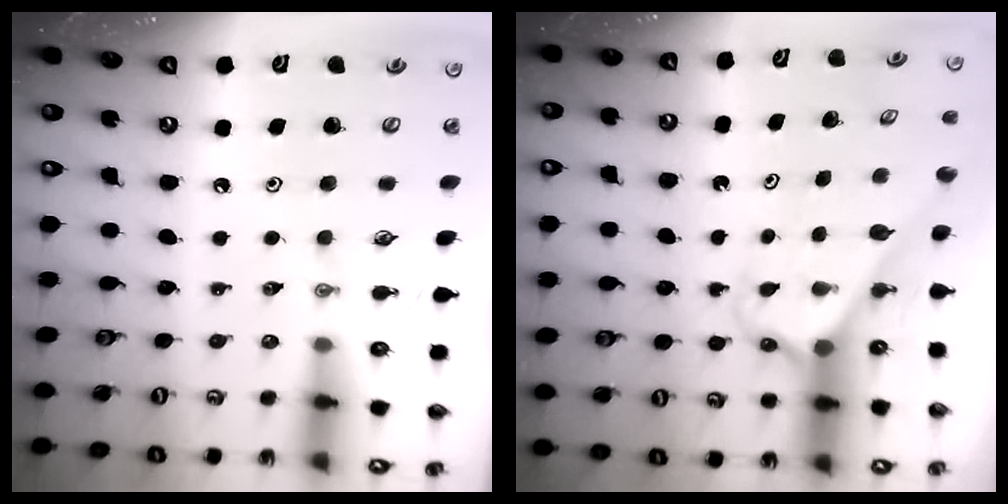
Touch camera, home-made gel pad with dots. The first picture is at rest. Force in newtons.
{"total": 2.5, "press": 2.5, "slide": 0.2}